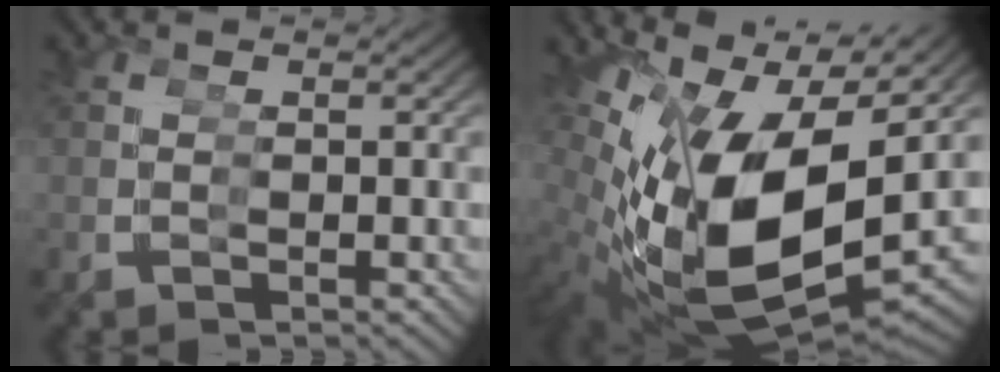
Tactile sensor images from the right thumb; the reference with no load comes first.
{"total": 18.9, "force": [-0.1, 12.4, 14.3], "torque": [-0.300, -0.066, 0.032]}